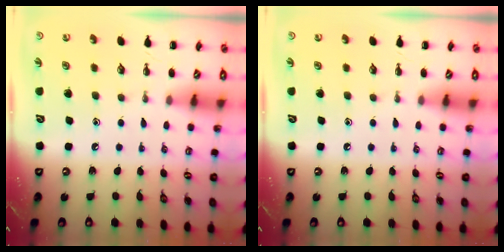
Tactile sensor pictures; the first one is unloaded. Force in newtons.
{"total": 0.0}